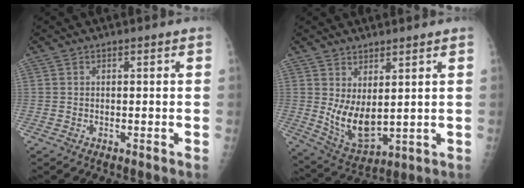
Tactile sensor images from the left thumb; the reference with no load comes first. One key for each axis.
{"total": 9.2, "fx": 2.4, "fy": 4.2, "fz": 7.8, "tx": -0.128, "ty": -0.036, "tz": 0.063}